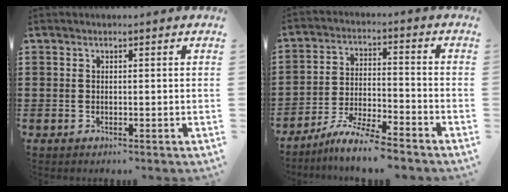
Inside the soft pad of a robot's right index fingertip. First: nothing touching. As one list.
[{"total": 6.9, "force": [-6.4, 0.0, 2.7], "torque": [-0.060, -0.006, -0.123]}]